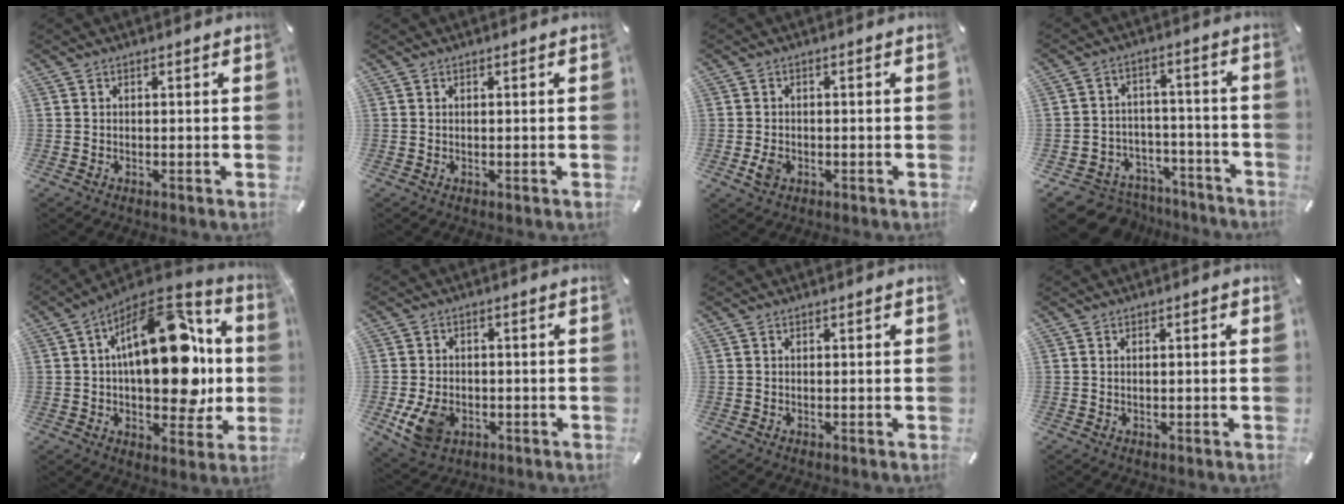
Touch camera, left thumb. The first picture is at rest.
{"total": 0.6, "force": [0.0, 0.0, 0.6], "torque": [-0.009, -0.002, 0.000]}
{"total": 3.0, "force": [-0.9, 2.1, 1.9], "torque": [-0.047, -0.002, -0.019]}
{"total": 7.6, "force": [-4.9, 5.6, 1.3], "torque": [-0.021, 0.030, -0.084]}
{"total": 24.2, "force": [3.4, 13.4, 19.8], "torque": [-0.279, -0.009, 0.065]}
{"total": 8.3, "force": [-2.4, 6.3, 4.9], "torque": [-0.100, 0.002, -0.045]}
{"total": 0.0}
{"total": 1.3, "force": [0.0, 0.3, 1.2], "torque": [-0.023, -0.002, 0.000]}